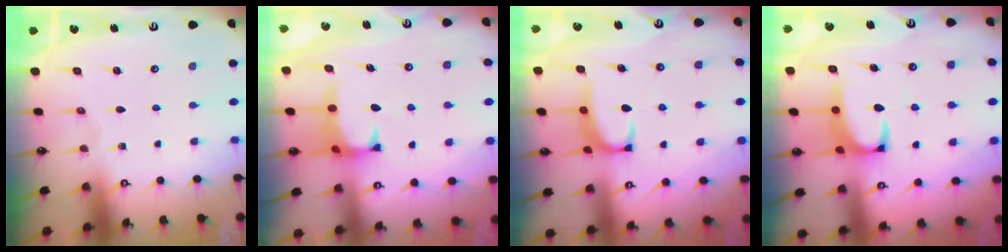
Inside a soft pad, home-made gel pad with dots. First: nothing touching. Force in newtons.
{"total": 1.1, "press": 0.9, "slide": 0.6}
{"total": 2.3, "press": 2.2, "slide": 0.6}
{"total": 2.1, "press": 1.8, "slide": 0.9}